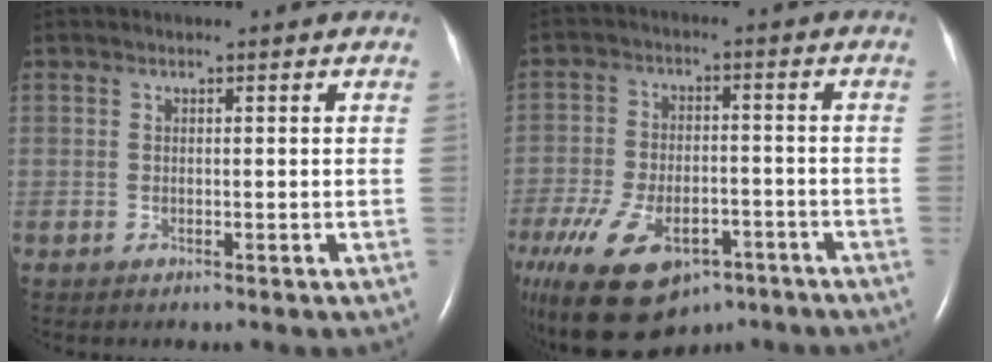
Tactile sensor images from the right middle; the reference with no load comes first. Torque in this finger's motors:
{"motor_torque": [1.79, -0.35, 1.06, 0.21]}